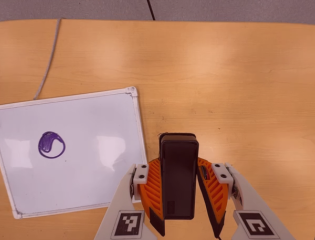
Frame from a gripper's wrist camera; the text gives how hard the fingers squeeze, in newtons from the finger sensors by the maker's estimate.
{"total": 4.5, "left": 3.6, "right": 5.4}